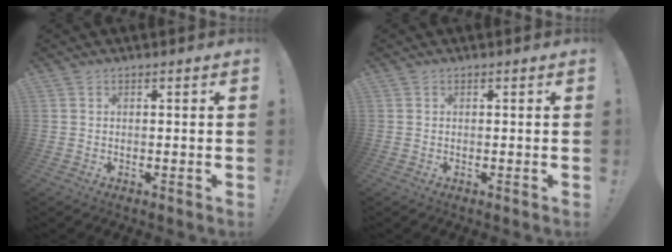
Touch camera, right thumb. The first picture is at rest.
{"total": 0.0}